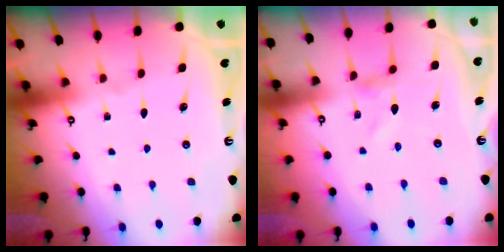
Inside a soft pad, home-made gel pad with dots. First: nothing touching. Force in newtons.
{"total": 0.8, "press": 0.8, "slide": 0.1}